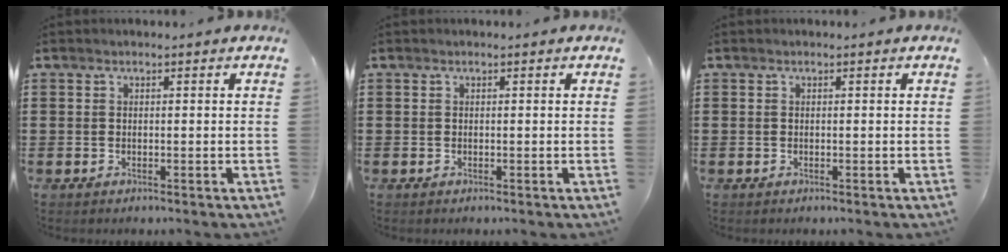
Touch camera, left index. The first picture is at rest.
{"total": 0.0}
{"total": 0.0}